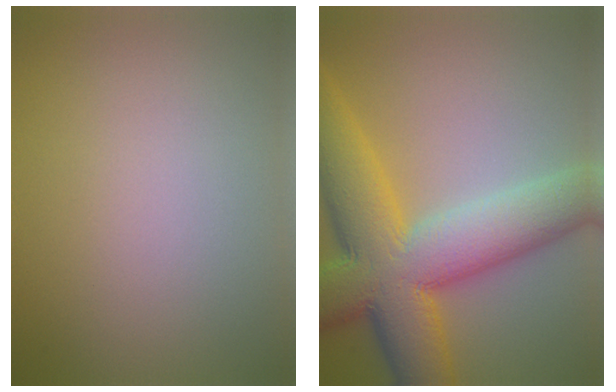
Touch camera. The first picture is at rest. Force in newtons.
{"total": 12.7, "press": 12.7, "slide": 0.4}